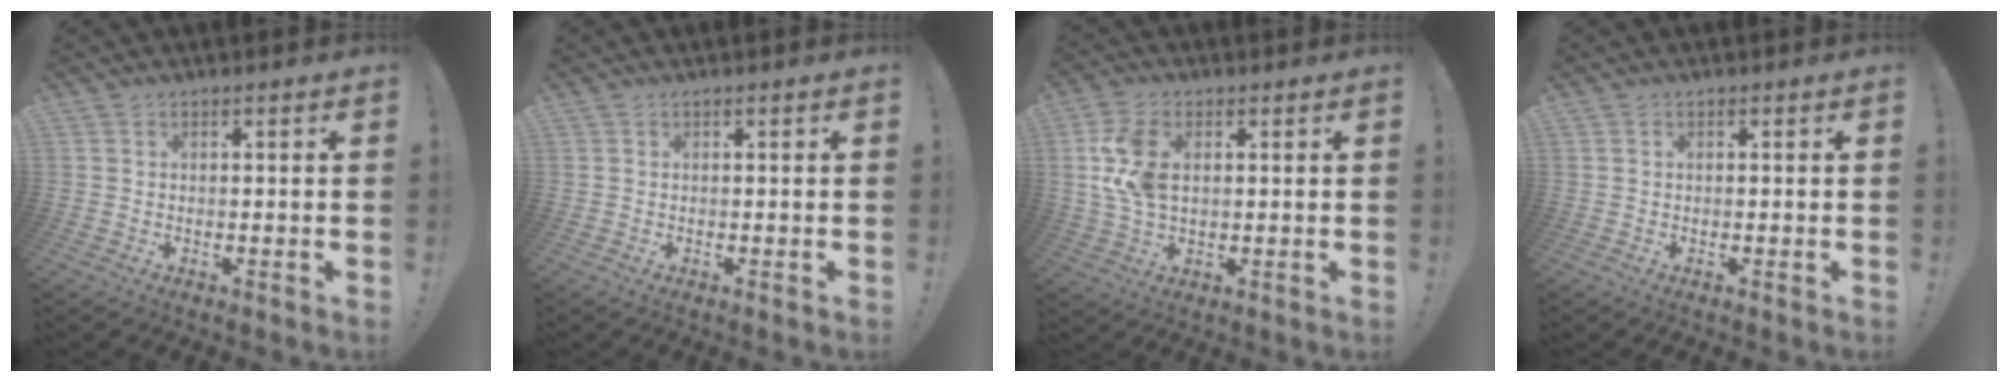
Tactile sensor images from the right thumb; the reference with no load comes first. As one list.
[{"total": 0.0}, {"total": 10.5, "force": [1.8, 6.8, 7.9], "torque": [-0.161, -0.003, 0.035]}, {"total": 0.0}]